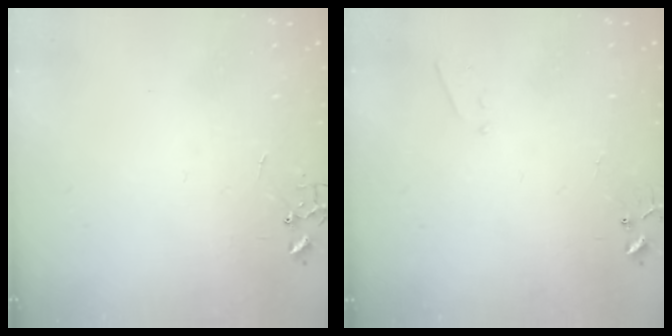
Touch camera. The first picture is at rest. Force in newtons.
{"total": 4.2, "press": 4.2, "slide": 0.6}